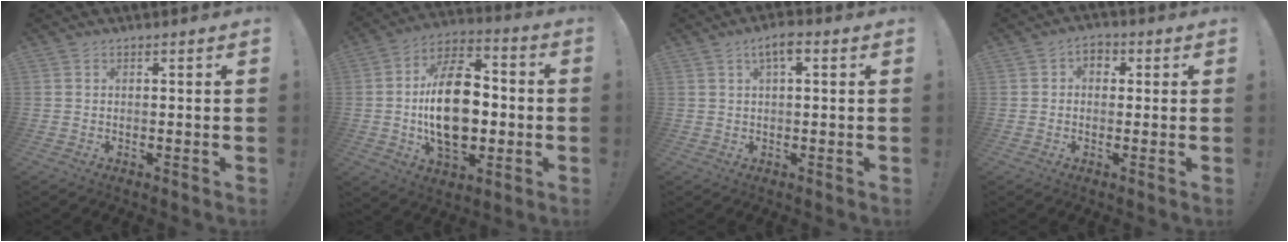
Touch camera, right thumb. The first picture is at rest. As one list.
[{"total": 22.5, "force": [-2.0, 13.6, 17.8], "torque": [-0.321, 0.011, -0.031]}, {"total": 4.2, "force": [1.6, 1.3, 3.7], "torque": [-0.059, 0.002, 0.023]}, {"total": 3.5, "force": [0.2, 2.9, 1.8], "torque": [-0.022, 0.001, 0.001]}]